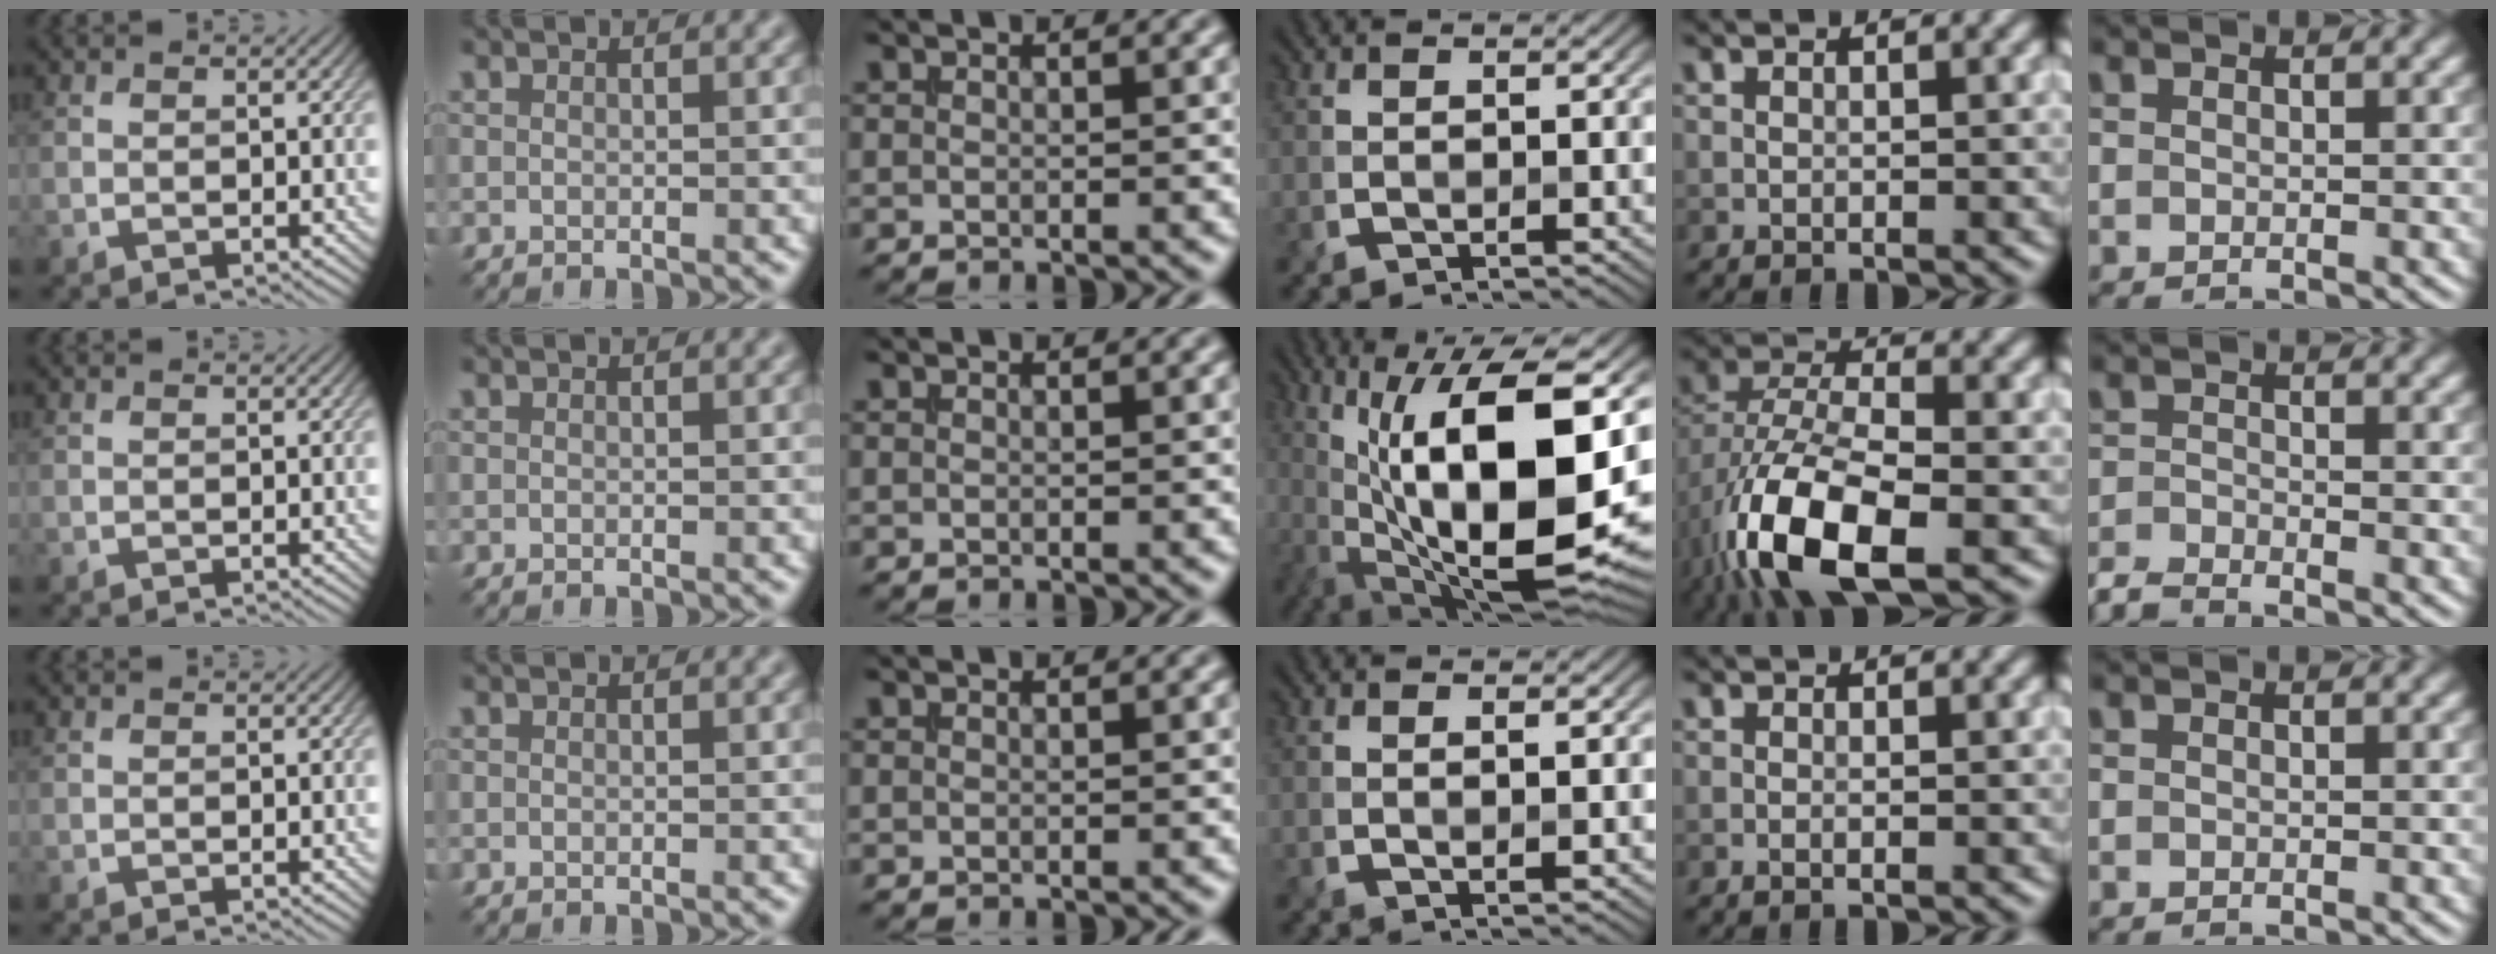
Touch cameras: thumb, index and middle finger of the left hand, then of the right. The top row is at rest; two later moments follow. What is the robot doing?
{"motion": "insert", "object": "bucket"}